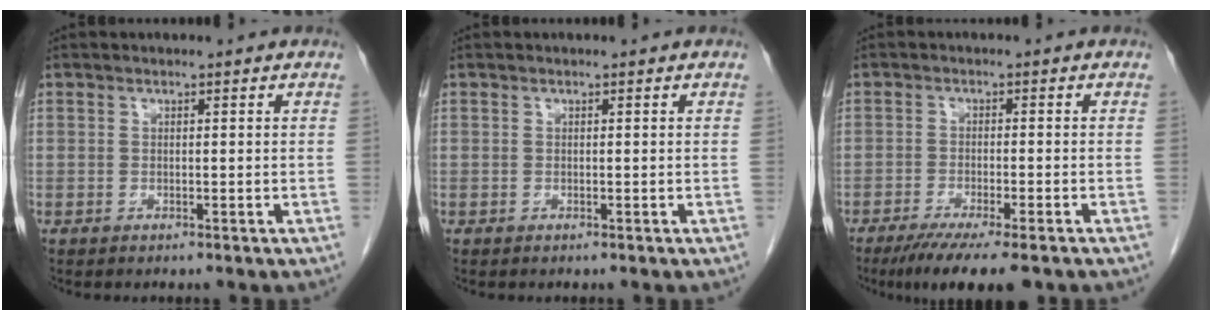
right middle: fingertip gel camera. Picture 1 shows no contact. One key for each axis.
{"total": 0.0}
{"total": 9.3, "fx": -6.9, "fy": 1.1, "fz": 6.2, "tx": -0.088, "ty": -0.019, "tz": -0.104}